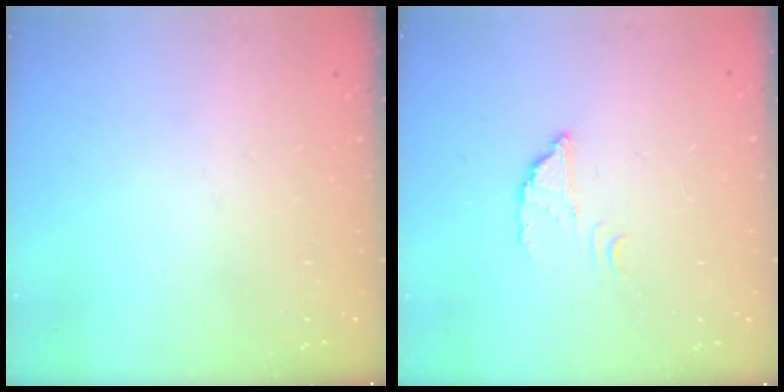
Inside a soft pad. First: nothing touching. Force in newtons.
{"total": 2.5, "press": 2.5, "slide": 0.2}